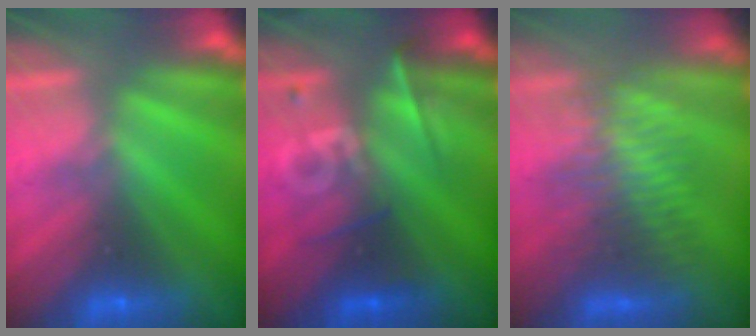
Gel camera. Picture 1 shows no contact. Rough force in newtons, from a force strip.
{"total": 2.3}
{"total": 3.4}